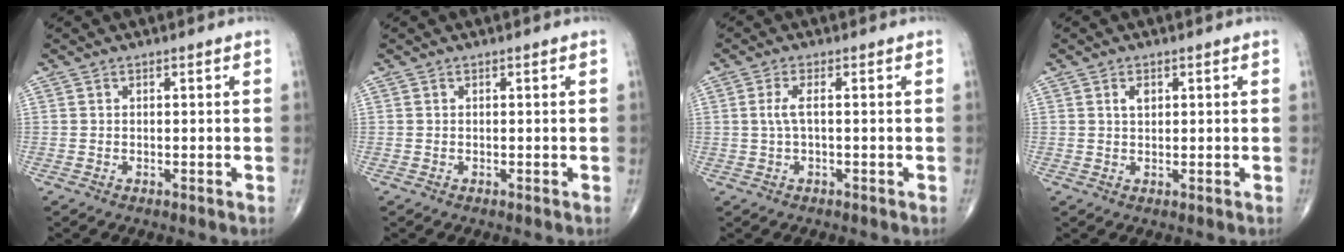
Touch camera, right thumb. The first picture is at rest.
{"total": 0.0}
{"total": 2.7, "force": [0.1, 0.7, 2.6], "torque": [-0.066, 0.006, 0.002]}
{"total": 1.9, "force": [0.7, 1.2, 1.3], "torque": [-0.020, -0.002, 0.013]}